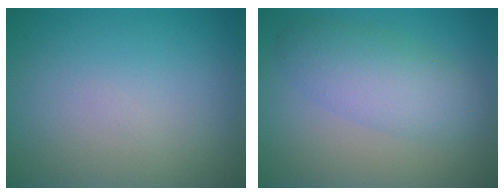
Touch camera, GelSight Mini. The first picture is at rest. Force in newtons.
{"total": 4.3, "press": 4.3, "slide": 0.1}